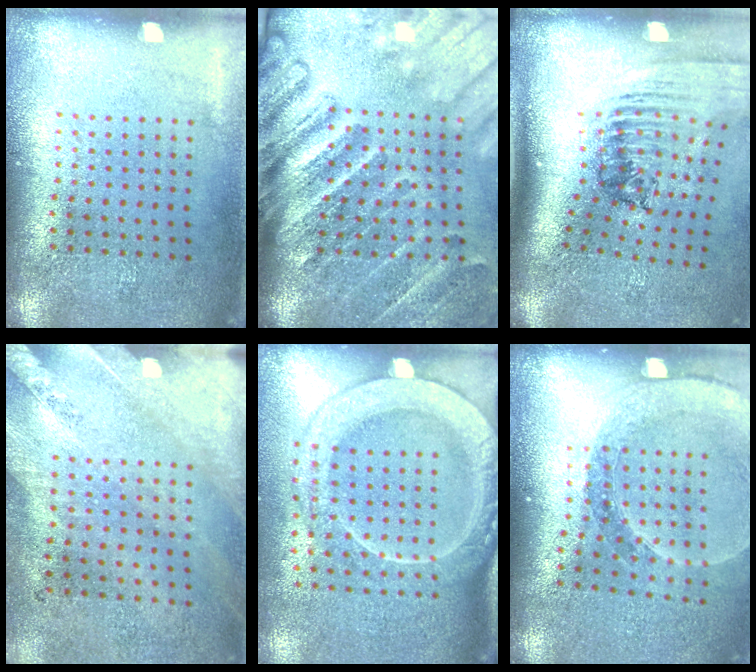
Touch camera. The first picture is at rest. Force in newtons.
{"total": 4.3, "press": 3.3, "slide": 2.8}
{"total": 2.5, "press": 1.8, "slide": 1.7}
{"total": 2.5, "press": 2.0, "slide": 1.4}
{"total": 2.4, "press": 2.1, "slide": 1.2}
{"total": 1.5, "press": 1.5, "slide": 0.1}